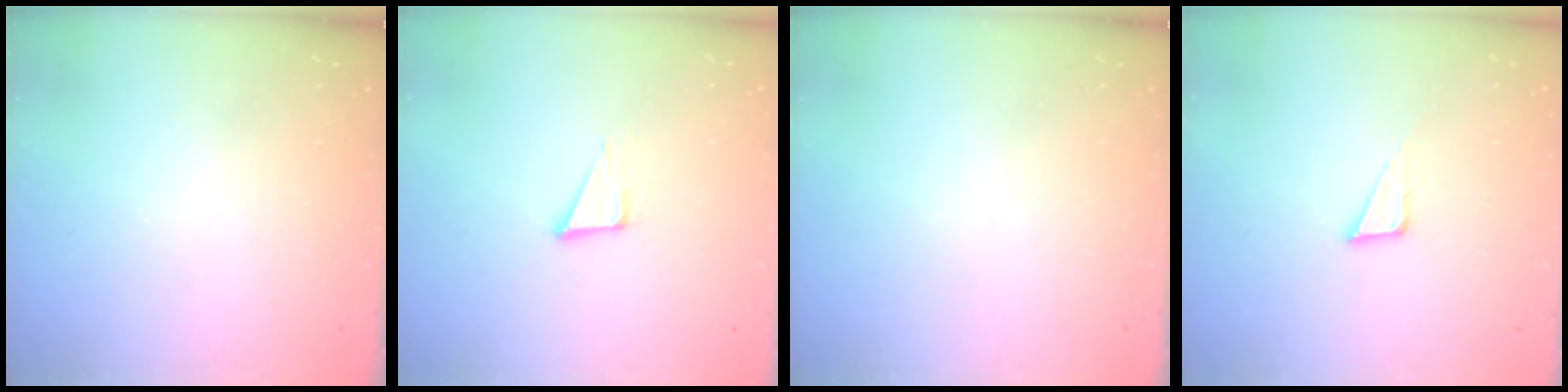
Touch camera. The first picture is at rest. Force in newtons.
{"total": 5.1, "press": 4.3, "slide": 2.8}
{"total": 0.0}
{"total": 6.1, "press": 5.5, "slide": 2.7}